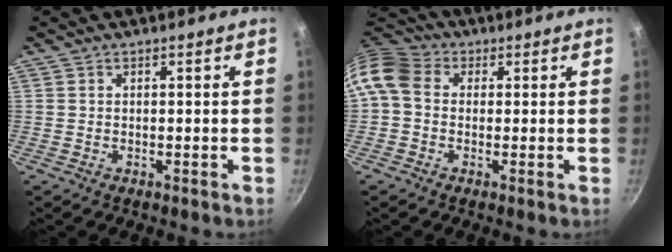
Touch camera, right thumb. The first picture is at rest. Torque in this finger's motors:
{"motor_torque": [0.41, 0.39, 0.69, -0.69, 0.18]}